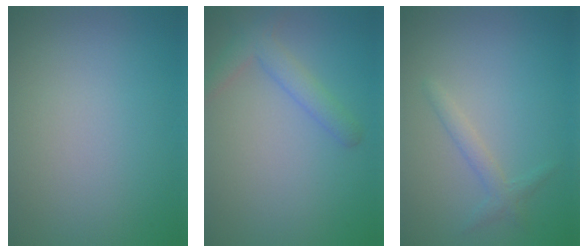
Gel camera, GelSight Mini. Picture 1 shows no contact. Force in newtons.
{"total": 2.3, "press": 2.3, "slide": 0.2}
{"total": 1.4, "press": 1.4, "slide": 0.1}